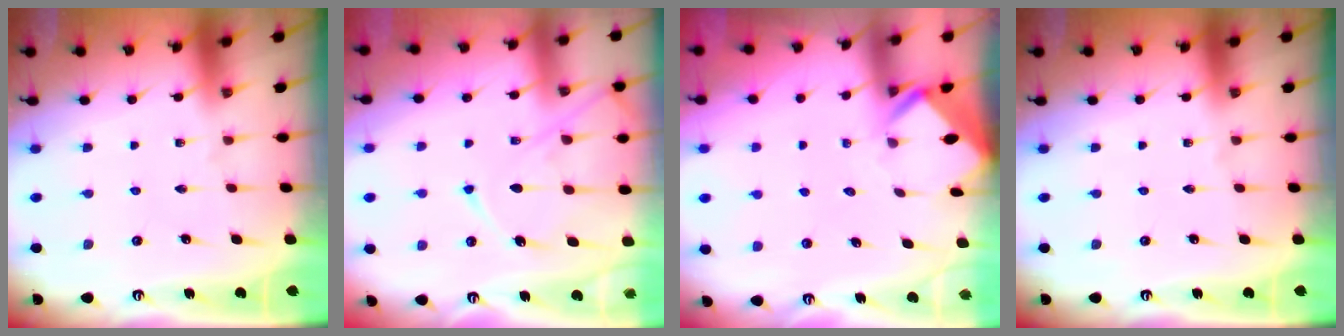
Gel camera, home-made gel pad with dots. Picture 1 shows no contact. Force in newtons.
{"total": 11.8, "press": 11.8, "slide": 1.1}
{"total": 2.6, "press": 2.6, "slide": 0.1}
{"total": 0.0}